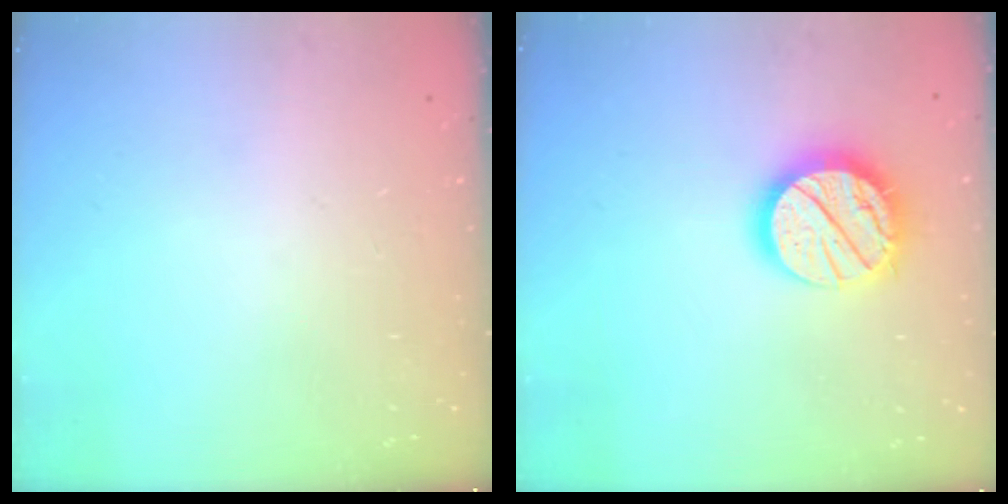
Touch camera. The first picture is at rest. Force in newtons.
{"total": 17.5, "press": 17.4, "slide": 1.4}